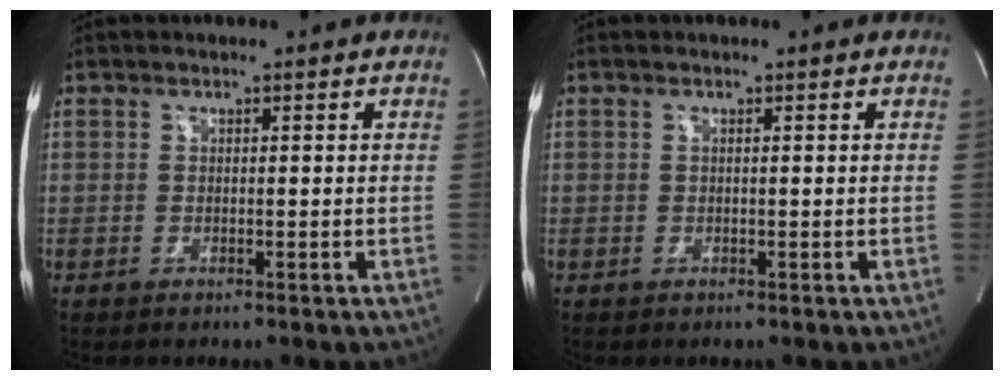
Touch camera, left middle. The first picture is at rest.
{"total": 0.0}